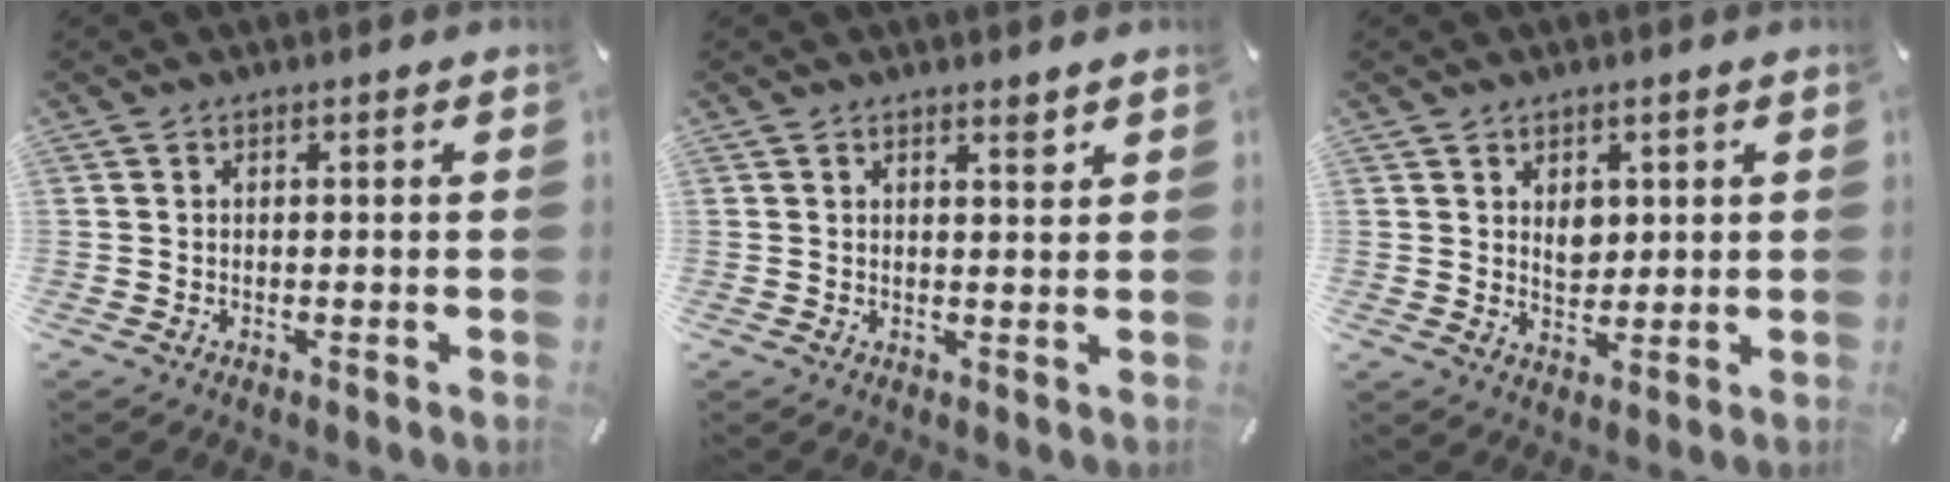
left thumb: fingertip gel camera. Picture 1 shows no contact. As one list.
[{"total": 2.1, "force": [1.8, 0.4, 1.1], "torque": [-0.008, -0.014, 0.028]}, {"total": 4.7, "force": [1.9, 3.8, 2.0], "torque": [-0.017, -0.009, 0.030]}]